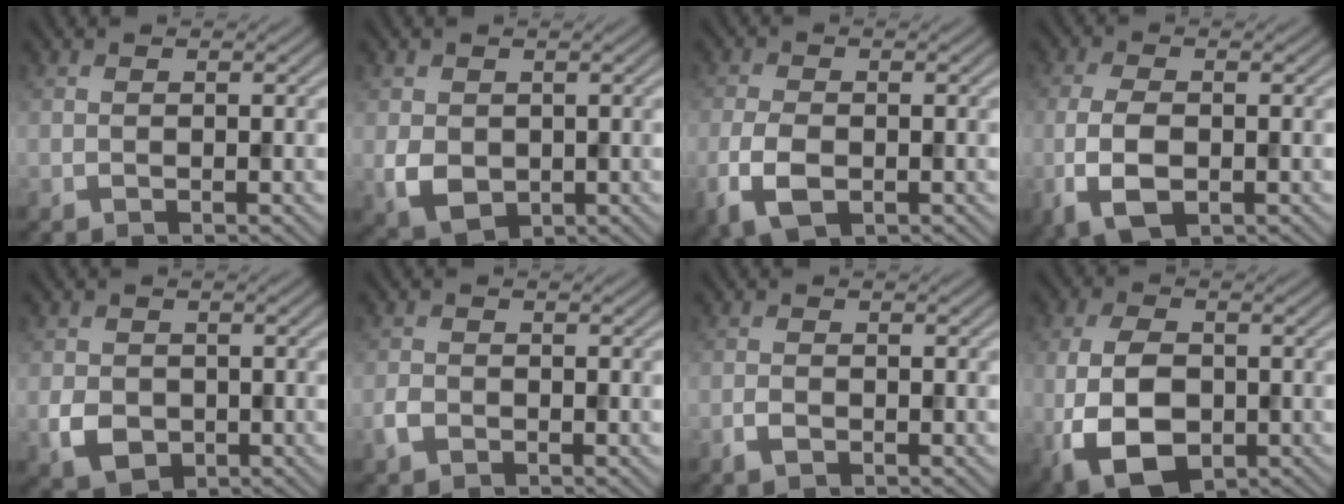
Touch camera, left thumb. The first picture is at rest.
{"total": 4.2, "force": [0.0, 3.3, 2.5], "torque": [-0.069, -0.011, 0.004]}
{"total": 5.1, "force": [-1.8, 2.8, 3.8], "torque": [-0.091, -0.008, -0.039]}
{"total": 5.8, "force": [-1.5, 2.9, 4.8], "torque": [-0.118, -0.008, -0.030]}
{"total": 4.0, "force": [-1.0, 3.3, 2.0], "torque": [-0.046, -0.010, -0.020]}
{"total": 1.8, "force": [-1.1, 1.2, 0.8], "torque": [-0.019, 0.000, -0.026]}
{"total": 1.5, "force": [-0.9, 0.7, 1.0], "torque": [-0.020, -0.001, -0.019]}
{"total": 9.8, "force": [-2.4, 6.0, 7.3], "torque": [-0.174, -0.017, -0.048]}